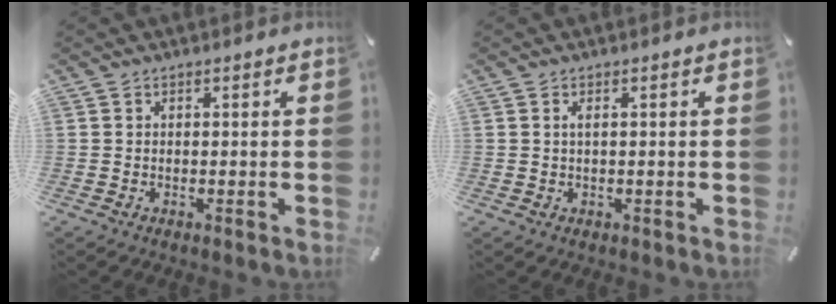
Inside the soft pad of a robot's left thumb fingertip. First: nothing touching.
{"total": 1.3, "force": [0.3, 0.6, 1.2], "torque": [-0.024, 0.003, 0.004]}